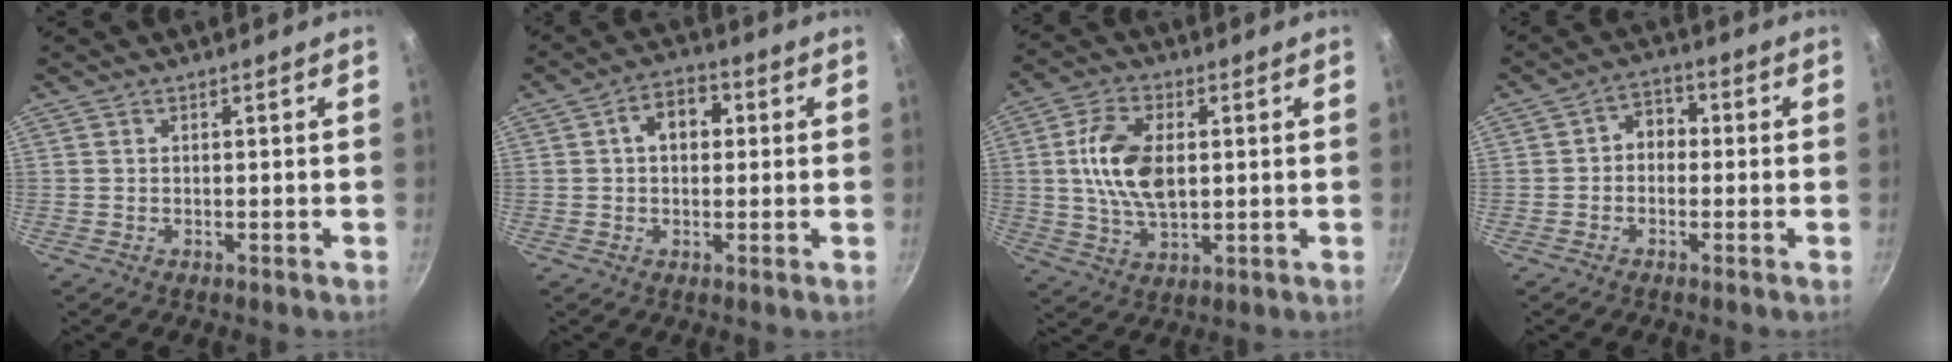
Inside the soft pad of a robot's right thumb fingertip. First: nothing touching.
{"total": 6.9, "force": [1.3, 4.9, 4.7], "torque": [-0.041, 0.016, 0.010]}
{"total": 12.1, "force": [1.5, 7.0, 9.8], "torque": [-0.170, 0.004, 0.026]}
{"total": 4.6, "force": [-0.4, 3.7, 2.7], "torque": [-0.012, 0.017, -0.018]}